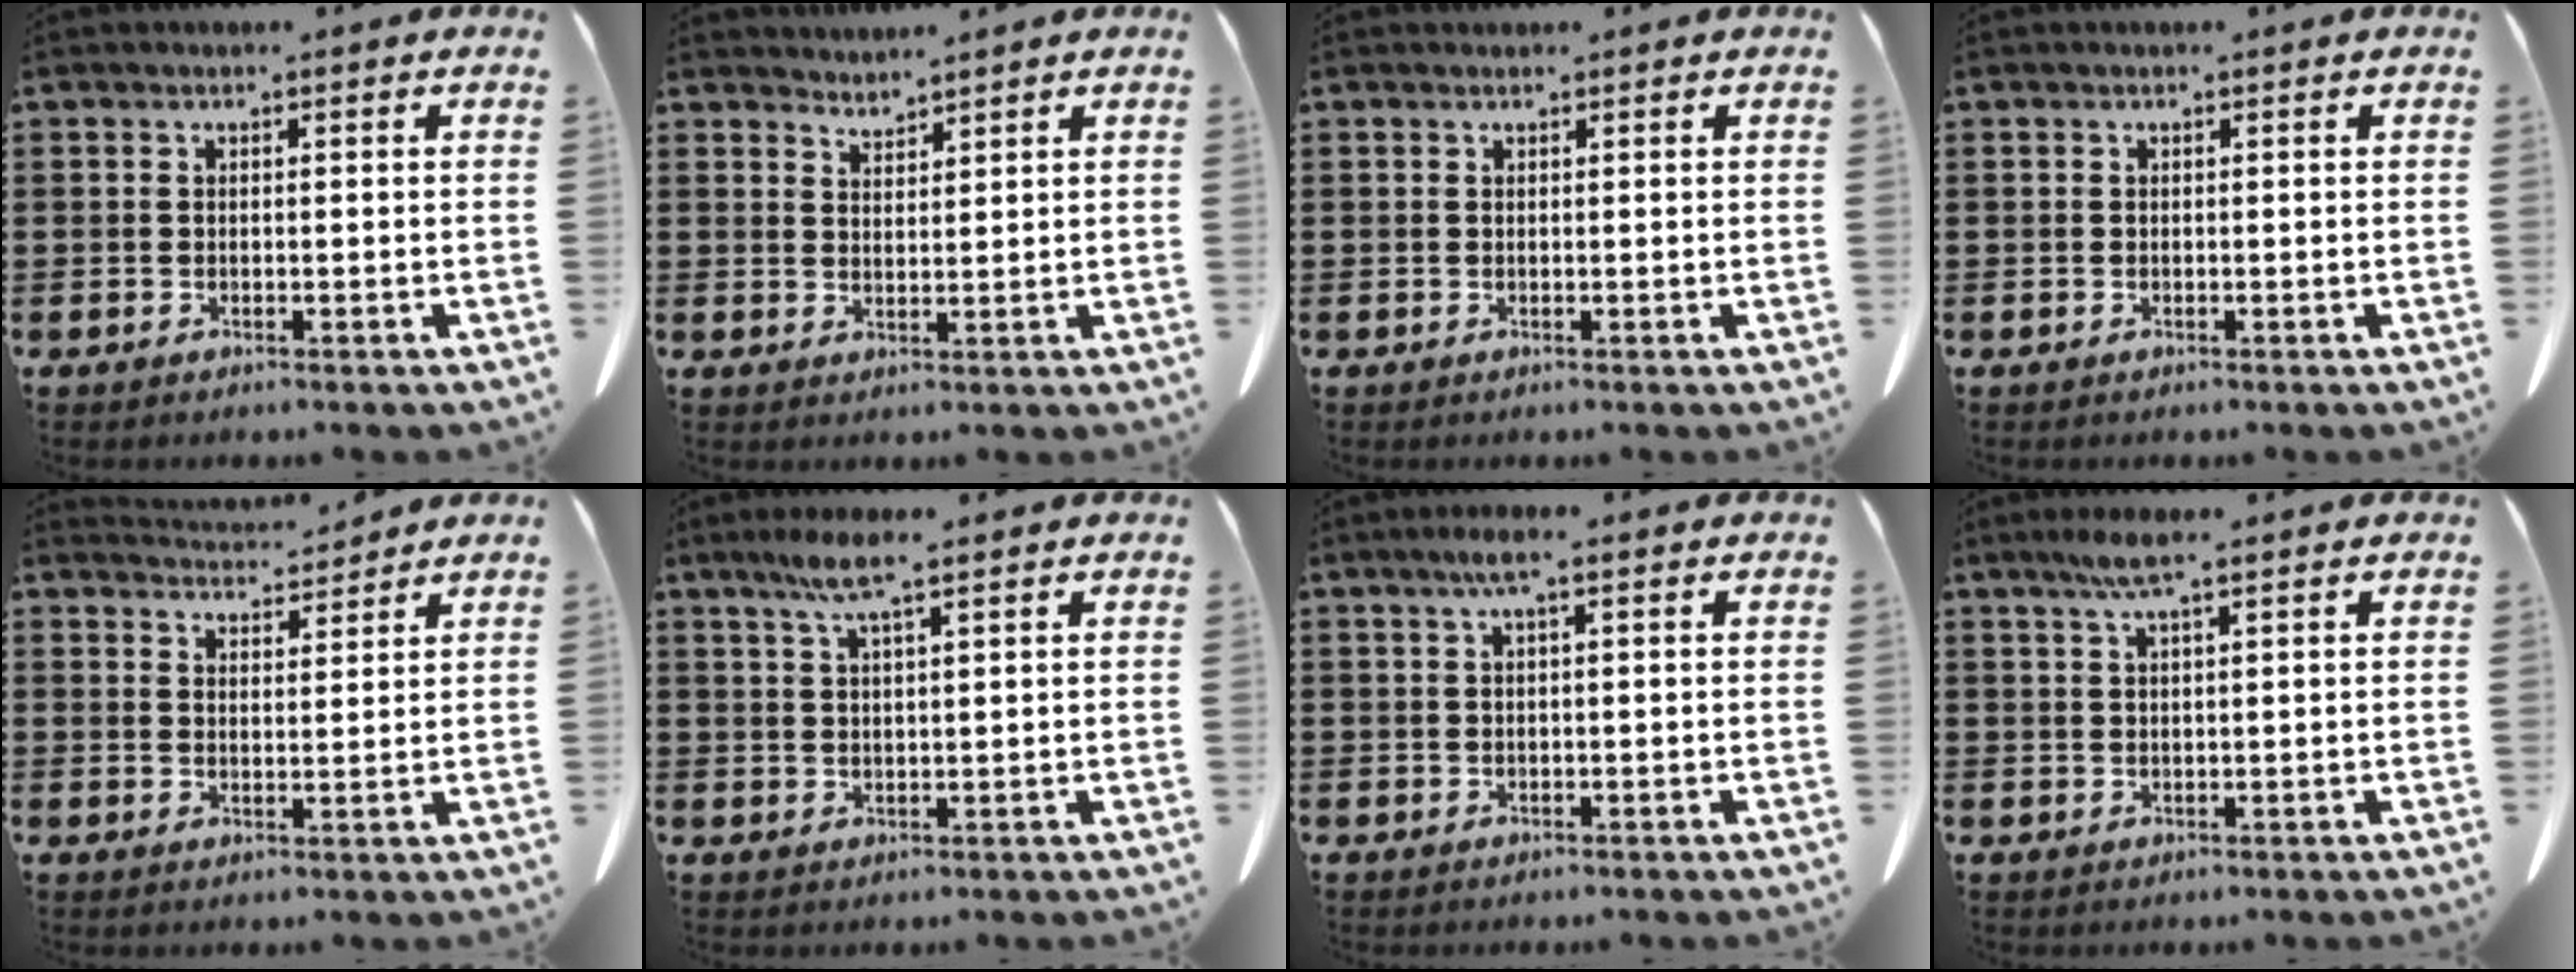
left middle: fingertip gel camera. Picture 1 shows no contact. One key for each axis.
{"total": 2.4, "fx": 2.3, "fy": -0.2, "fz": -0.4, "tx": 0.001, "ty": -0.008, "tz": 0.045}
{"total": 0.0}
{"total": 0.0}
{"total": 4.4, "fx": 4.3, "fy": 0.5, "fz": 0.6, "tx": -0.024, "ty": -0.019, "tz": 0.080}
{"total": 5.3, "fx": 3.3, "fy": 0.6, "fz": 4.1, "tx": -0.087, "ty": 0.004, "tz": 0.057}
{"total": 2.2, "fx": 0.8, "fy": 0.2, "fz": 2.0, "tx": -0.042, "ty": 0.002, "tz": 0.013}
{"total": 3.4, "fx": 2.1, "fy": 0.3, "fz": 2.7, "tx": -0.057, "ty": 0.004, "tz": 0.036}